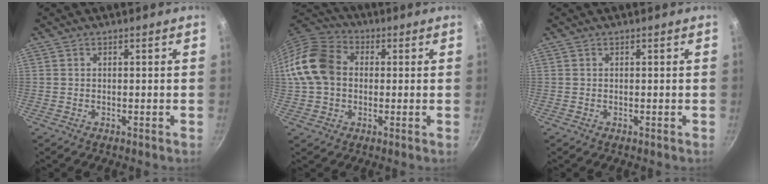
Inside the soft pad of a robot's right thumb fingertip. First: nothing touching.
{"total": 13.5, "force": [0.6, 10.4, 8.6], "torque": [-0.147, 0.027, -0.004]}
{"total": 0.0}